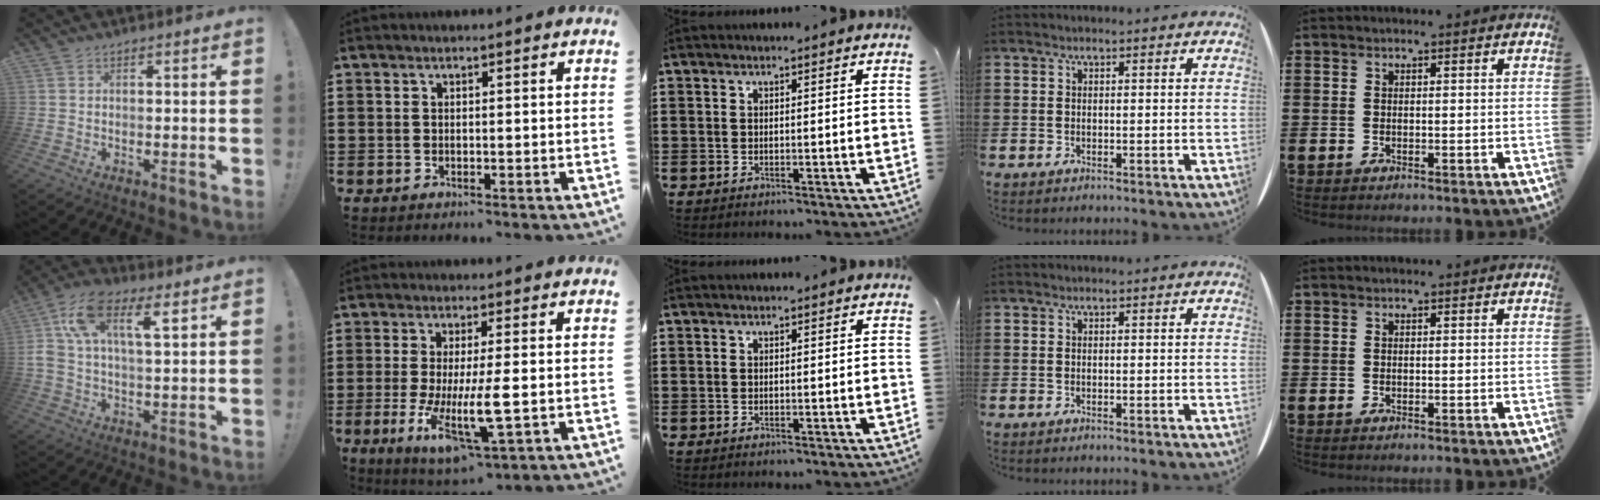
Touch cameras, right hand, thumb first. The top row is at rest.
{"thumb": {"total": 12.6, "force": [5.2, 5.1, 10.3], "torque": [-0.206, -0.001, 0.089]}, "index": {"total": 9.7, "force": [-1.9, 2.2, 9.2], "torque": [-0.184, -0.022, -0.031]}}